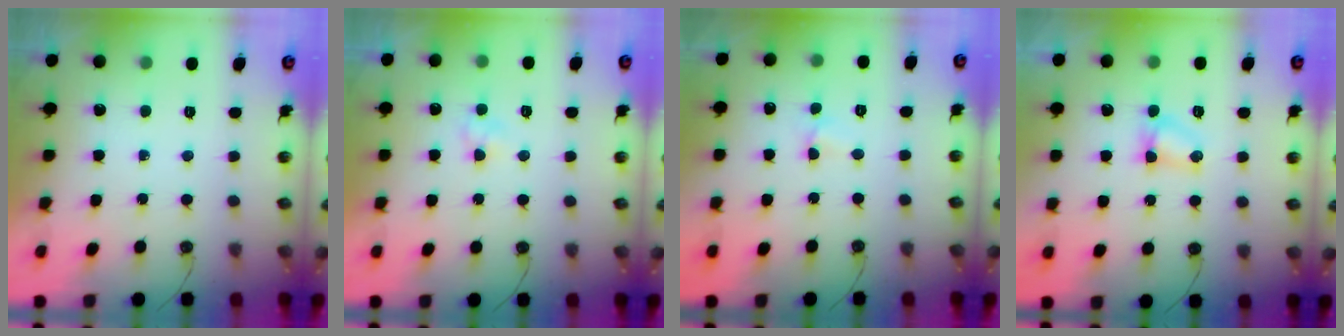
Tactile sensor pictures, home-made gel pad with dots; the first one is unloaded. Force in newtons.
{"total": 3.0, "press": 2.9, "slide": 0.4}
{"total": 2.4, "press": 2.3, "slide": 0.4}
{"total": 3.5, "press": 3.4, "slide": 0.5}